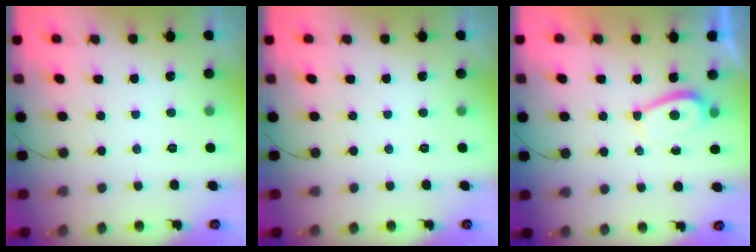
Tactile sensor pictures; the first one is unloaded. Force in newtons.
{"total": 0.0}
{"total": 2.8, "press": 2.7, "slide": 0.5}